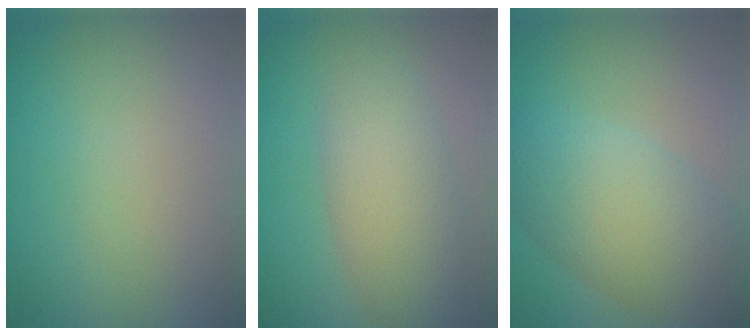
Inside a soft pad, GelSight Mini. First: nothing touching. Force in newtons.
{"total": 4.8, "press": 4.8, "slide": 0.4}
{"total": 7.8, "press": 7.7, "slide": 0.5}